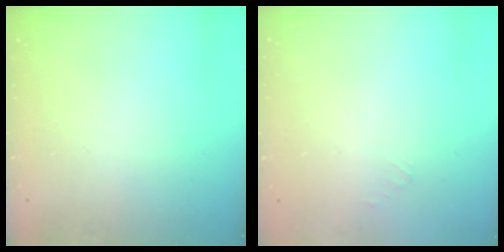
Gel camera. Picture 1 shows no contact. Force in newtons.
{"total": 1.4, "press": 1.4, "slide": 0.2}